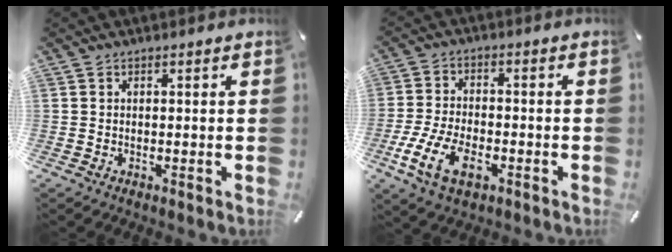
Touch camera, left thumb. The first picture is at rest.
{"total": 11.2, "force": [-4.7, 6.0, 8.2], "torque": [-0.182, 0.003, -0.087]}